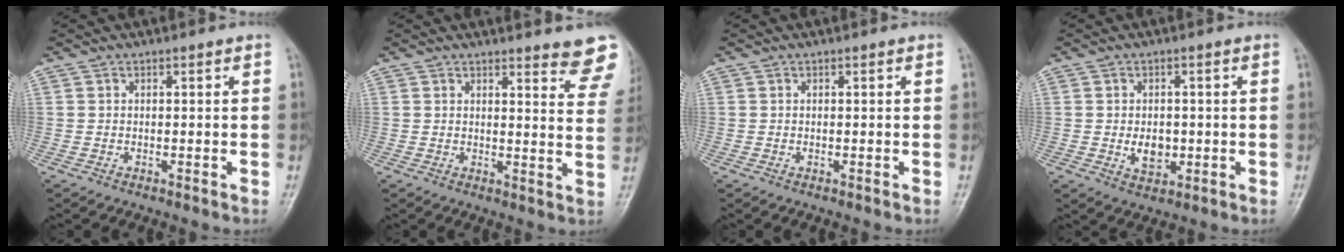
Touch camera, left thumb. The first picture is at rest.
{"total": 9.7, "force": [8.6, 1.7, 4.1], "torque": [-0.017, -0.058, 0.078]}
{"total": 0.0}
{"total": 4.6, "force": [-0.5, 3.3, 3.2], "torque": [-0.035, -0.001, -0.001]}